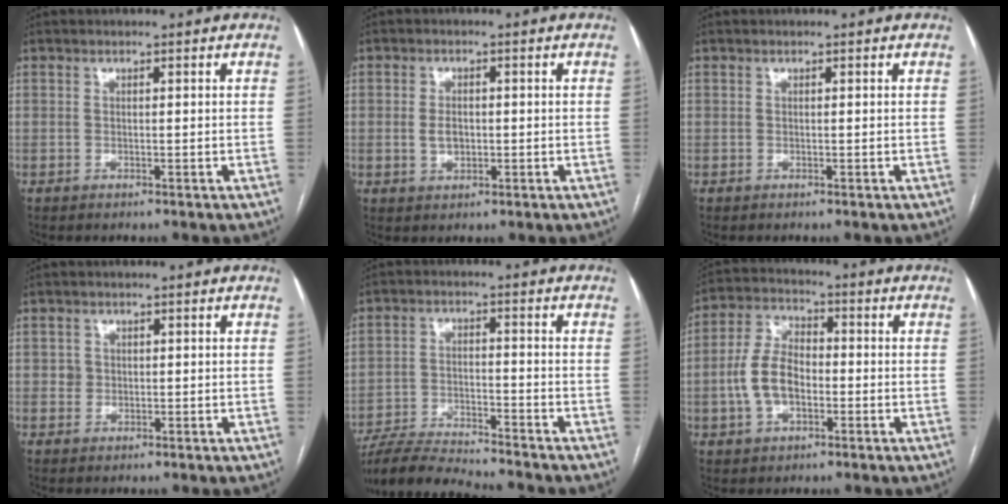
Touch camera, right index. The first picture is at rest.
{"total": 3.1, "force": [-0.2, 2.0, 2.3], "torque": [-0.044, 0.001, 0.000]}
{"total": 0.0}
{"total": 1.3, "force": [0.2, 1.3, 0.2], "torque": [0.002, 0.002, 0.002]}
{"total": 10.5, "force": [-10.0, -0.2, 3.0], "torque": [-0.049, -0.010, -0.174]}
{"total": 7.9, "force": [-1.6, 4.7, 6.1], "torque": [-0.139, 0.017, -0.031]}